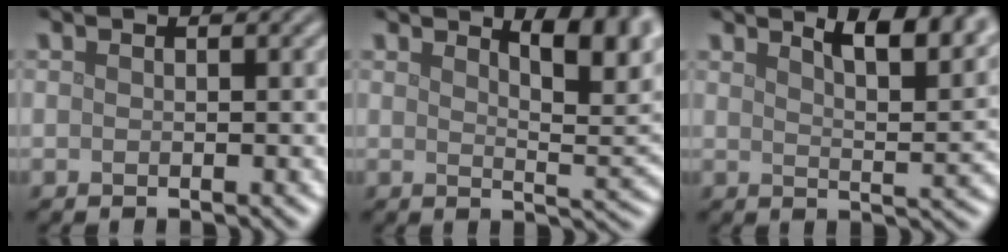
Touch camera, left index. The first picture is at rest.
{"total": 6.1, "force": [3.6, 1.9, 4.6], "torque": [-0.051, 0.004, 0.051]}
{"total": 6.6, "force": [4.4, 2.0, 4.4], "torque": [-0.042, 0.015, 0.046]}